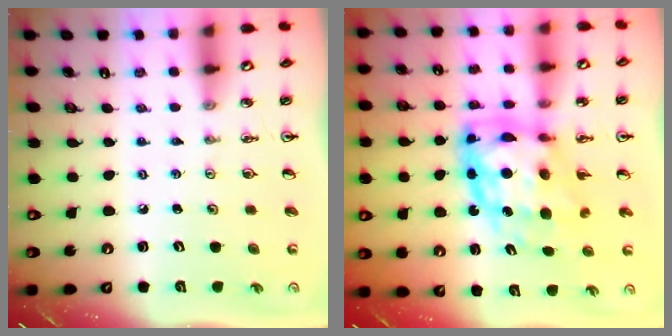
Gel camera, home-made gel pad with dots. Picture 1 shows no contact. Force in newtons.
{"total": 12.9, "press": 12.8, "slide": 1.7}